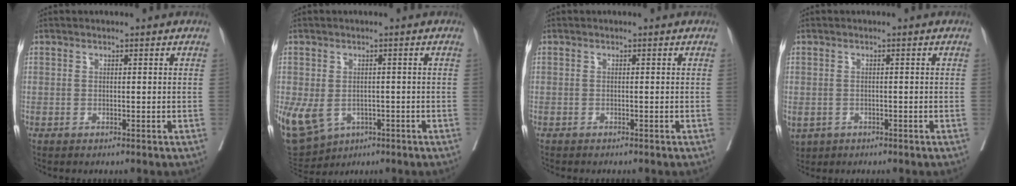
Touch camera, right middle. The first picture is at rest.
{"total": 16.6, "force": [-6.1, 12.8, 8.5], "torque": [-0.232, -0.009, -0.078]}
{"total": 2.0, "force": [-1.8, 0.3, 0.8], "torque": [-0.017, -0.003, -0.023]}
{"total": 7.0, "force": [-3.3, 5.4, 3.0], "torque": [-0.094, -0.007, -0.043]}